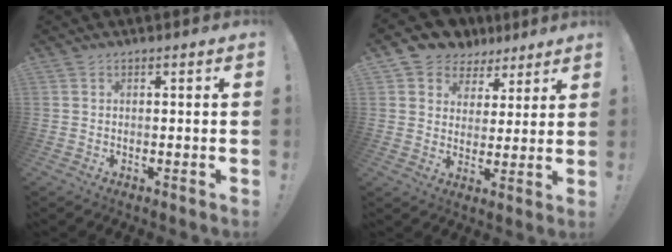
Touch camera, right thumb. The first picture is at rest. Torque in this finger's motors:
{"motor_torque": [0.50, 0.53, 0.33, 0.34, 0.00]}